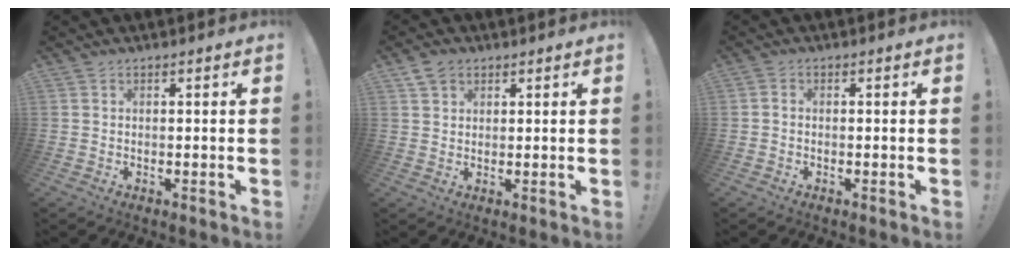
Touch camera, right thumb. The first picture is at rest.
{"total": 3.8, "force": [2.3, 2.7, 1.4], "torque": [-0.026, -0.004, 0.045]}
{"total": 0.8, "force": [-0.7, 0.3, 0.3], "torque": [-0.013, 0.003, -0.010]}